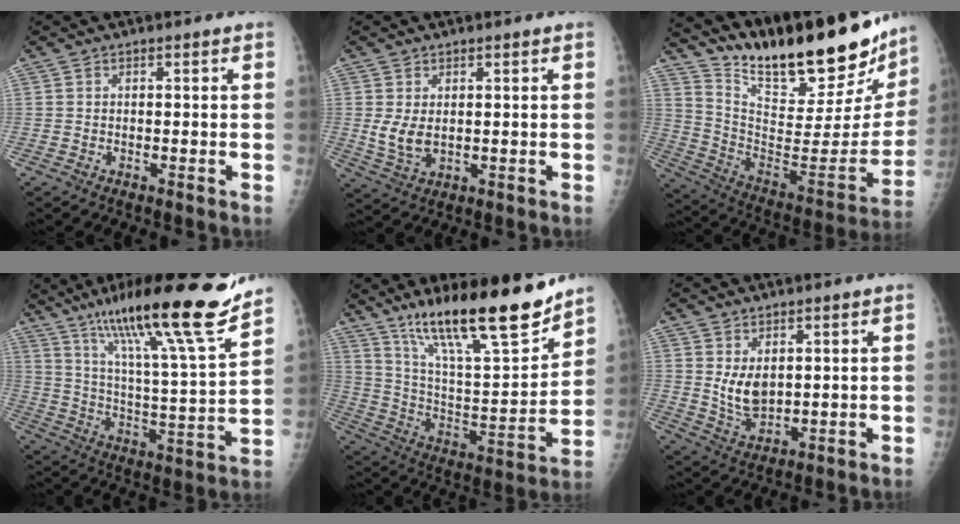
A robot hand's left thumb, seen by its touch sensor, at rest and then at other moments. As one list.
[{"total": 4.6, "force": [0.7, 2.8, 3.6], "torque": [-0.067, -0.013, 0.023]}, {"total": 30.8, "force": [24.7, 8.0, 16.6], "torque": [-0.237, -0.130, 0.370]}, {"total": 24.3, "force": [18.0, 1.7, 16.3], "torque": [-0.247, -0.076, 0.294]}, {"total": 23.6, "force": [17.3, 4.5, 15.3], "torque": [-0.231, -0.082, 0.299]}, {"total": 5.9, "force": [1.8, 3.5, 4.4], "torque": [-0.067, -0.023, 0.047]}]